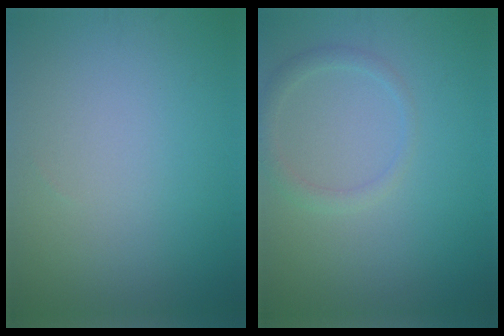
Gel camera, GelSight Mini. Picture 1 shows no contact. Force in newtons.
{"total": 1.7, "press": 1.7, "slide": 0.1}